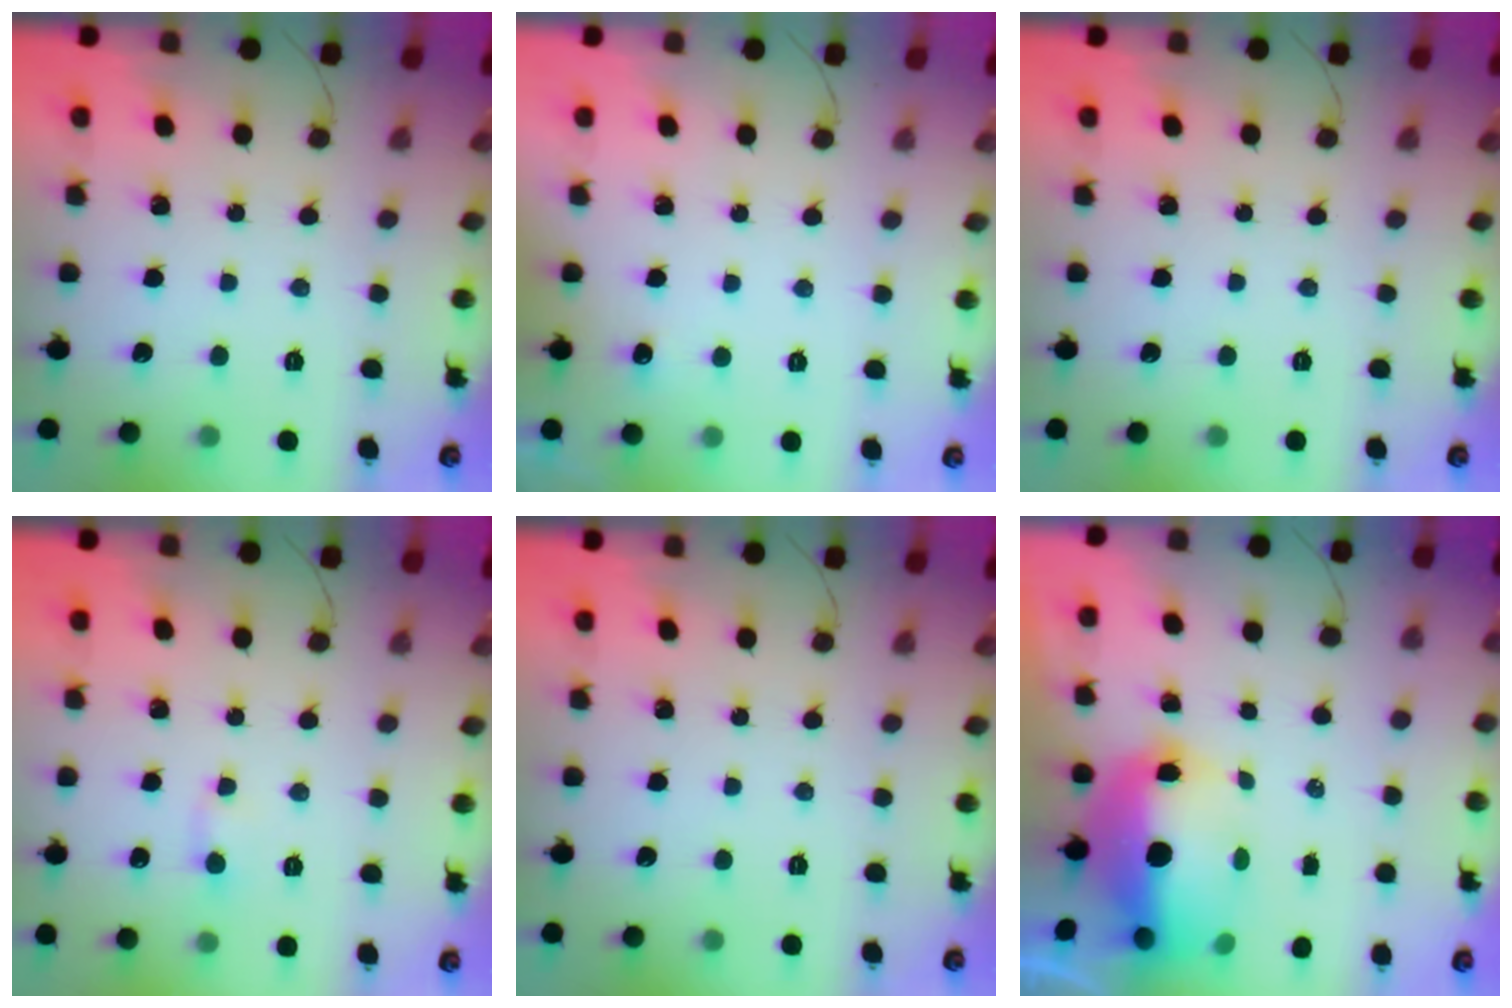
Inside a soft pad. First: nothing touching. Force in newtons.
{"total": 2.9, "press": 2.7, "slide": 1.2}
{"total": 0.0}
{"total": 2.3, "press": 2.0, "slide": 1.3}
{"total": 0.0}
{"total": 11.8, "press": 11.5, "slide": 2.3}